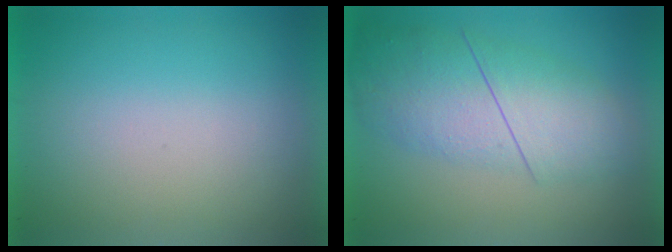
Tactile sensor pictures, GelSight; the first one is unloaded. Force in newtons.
{"total": 4.6}